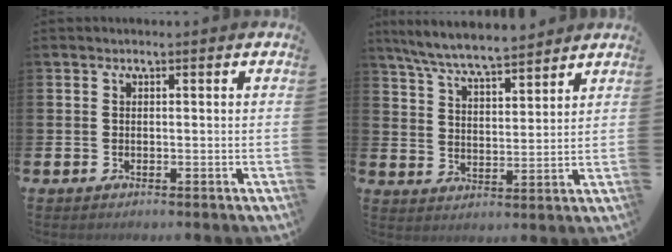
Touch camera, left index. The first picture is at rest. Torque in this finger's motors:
{"motor_torque": [0.40, -0.26, 0.92, 0.15]}